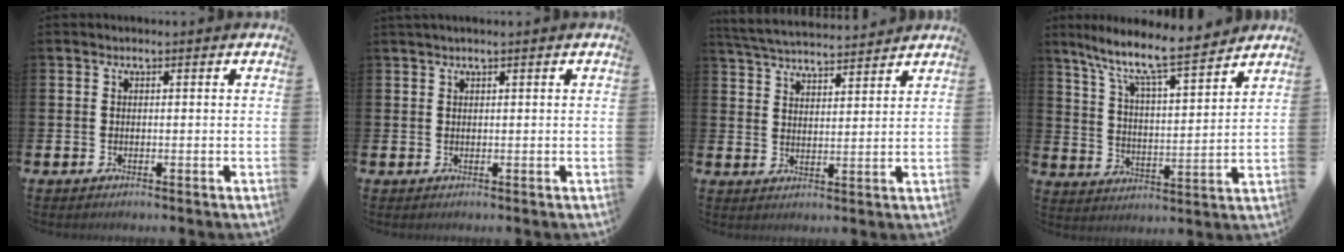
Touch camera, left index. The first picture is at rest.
{"total": 0.6, "force": [0.5, -0.1, 0.3], "torque": [-0.008, 0.001, 0.010]}
{"total": 5.0, "force": [5.0, 0.4, 0.5], "torque": [-0.028, -0.030, 0.088]}
{"total": 9.2, "force": [8.2, 0.8, 4.1], "torque": [-0.102, -0.062, 0.134]}